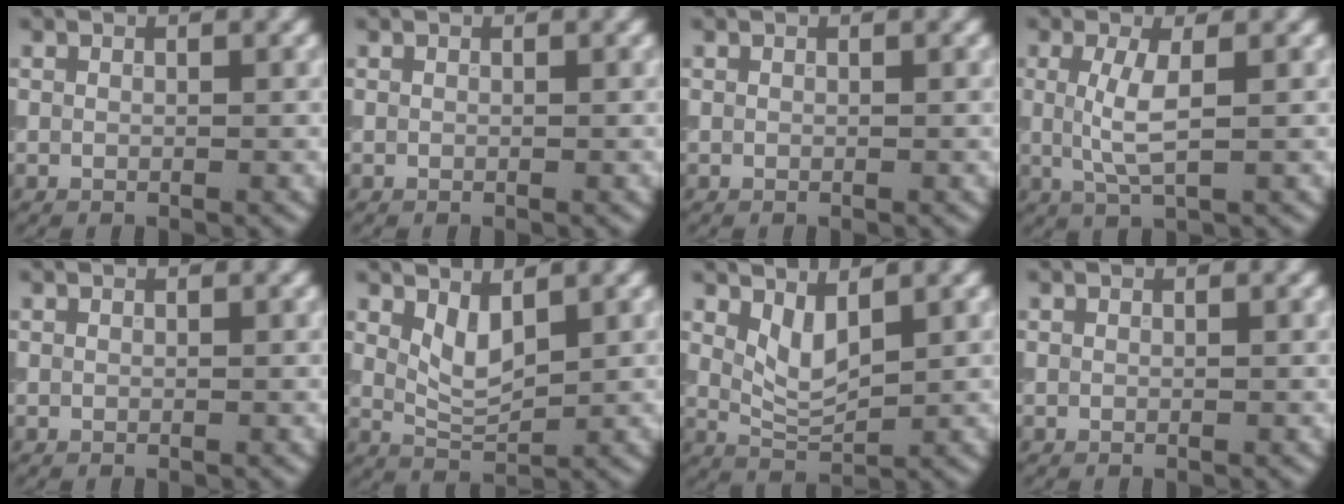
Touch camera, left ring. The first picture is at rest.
{"total": 0.0}
{"total": 0.0}
{"total": 3.2, "force": [0.3, 0.8, 3.1], "torque": [-0.071, -0.001, 0.005]}
{"total": 0.0}
{"total": 2.8, "force": [1.2, 1.2, 2.2], "torque": [-0.046, -0.007, 0.027]}
{"total": 2.9, "force": [1.3, 1.1, 2.3], "torque": [-0.050, -0.008, 0.030]}
{"total": 0.0}